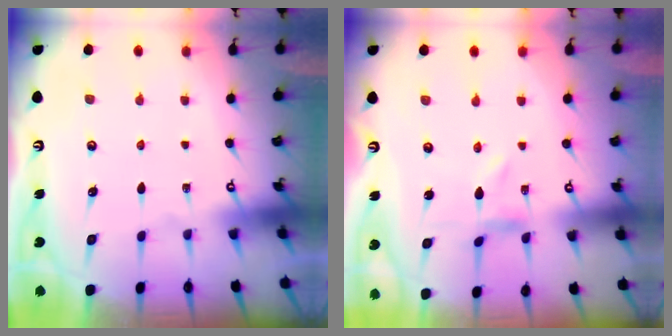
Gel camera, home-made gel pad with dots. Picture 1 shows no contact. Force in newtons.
{"total": 0.0}